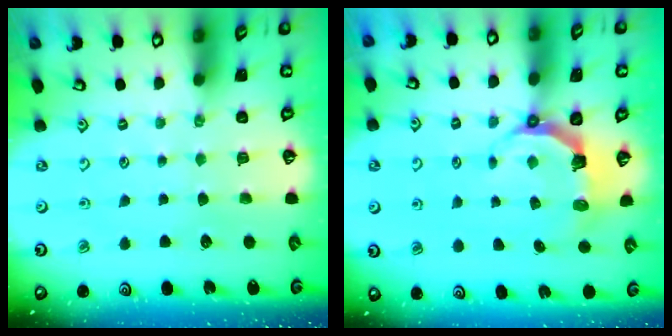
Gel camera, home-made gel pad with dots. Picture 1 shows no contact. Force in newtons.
{"total": 5.4, "press": 3.7, "slide": 3.9}